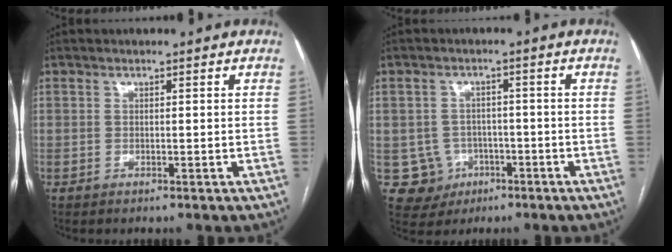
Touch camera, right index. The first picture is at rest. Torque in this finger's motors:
{"motor_torque": [-0.47, 0.10, -1.05, -0.21]}